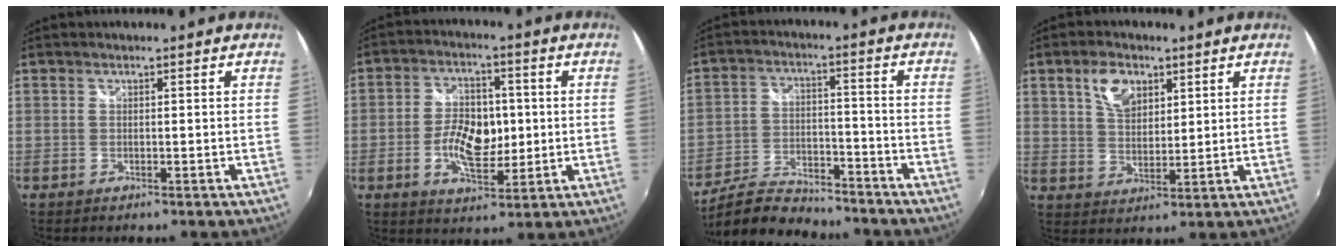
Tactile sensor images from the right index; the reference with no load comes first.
{"total": 9.7, "force": [-0.9, 5.4, 7.9], "torque": [-0.155, 0.004, -0.014]}
{"total": 14.0, "force": [-12.4, 4.5, 5.0], "torque": [-0.123, -0.005, -0.205]}
{"total": 7.1, "force": [3.6, 4.2, 4.5], "torque": [-0.080, 0.012, 0.066]}